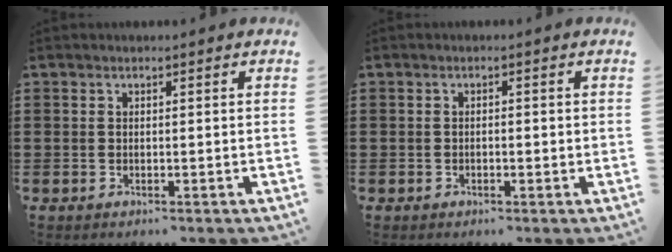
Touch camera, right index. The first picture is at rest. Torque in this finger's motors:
{"motor_torque": [-0.66, 0.75, 0.02, -0.01]}